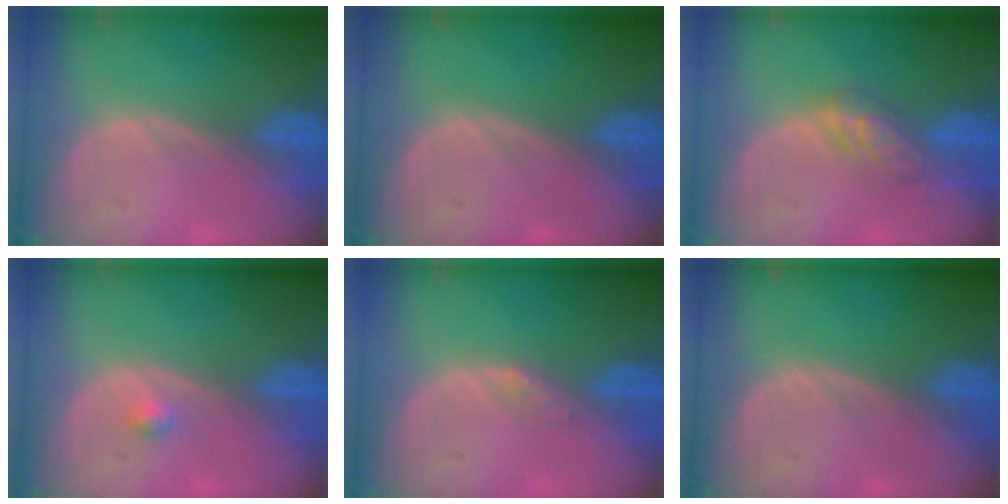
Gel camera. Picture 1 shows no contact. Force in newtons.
{"total": 0.0}
{"total": 4.6, "press": 4.5, "slide": 1.0}
{"total": 1.0, "press": 1.0, "slide": 0.1}
{"total": 1.2, "press": 1.2, "slide": 0.1}
{"total": 0.0}